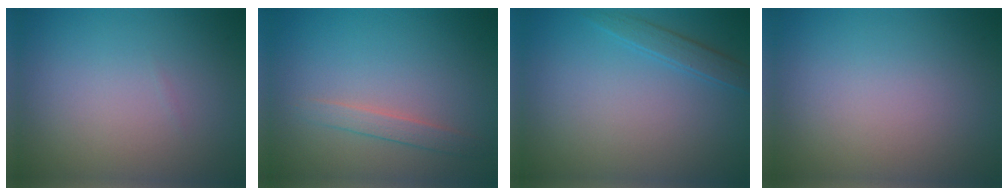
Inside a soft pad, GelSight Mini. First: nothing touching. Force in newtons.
{"total": 1.6, "press": 1.6, "slide": 0.1}
{"total": 1.6, "press": 1.6, "slide": 0.1}
{"total": 0.0}